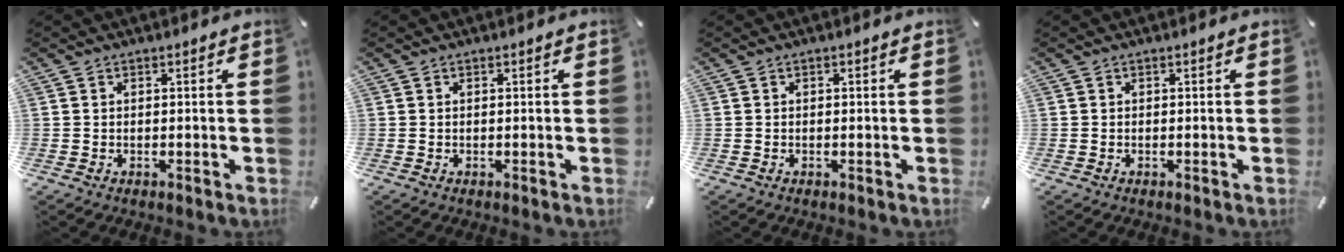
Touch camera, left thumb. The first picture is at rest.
{"total": 0.0}
{"total": 0.0}
{"total": 0.0}